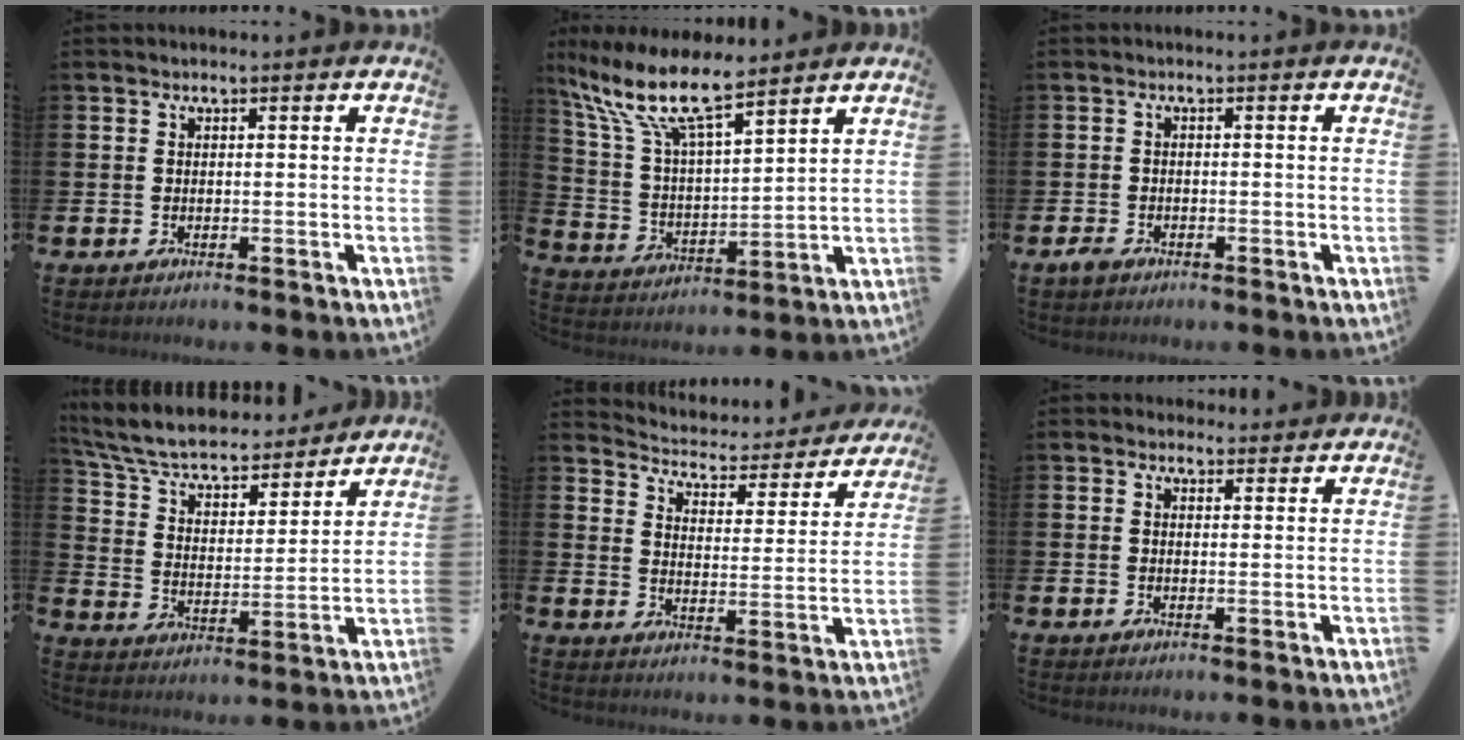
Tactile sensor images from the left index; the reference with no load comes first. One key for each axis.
{"total": 11.1, "fx": 9.1, "fy": 2.4, "fz": 5.9, "tx": -0.153, "ty": -0.043, "tz": 0.160}
{"total": 1.4, "fx": -0.8, "fy": 0.9, "fz": 0.7, "tx": -0.016, "ty": 0.002, "tz": -0.018}
{"total": 7.4, "fx": 6.7, "fy": 2.2, "fz": 2.3, "tx": -0.082, "ty": -0.048, "tz": 0.113}
{"total": 5.0, "fx": 4.3, "fy": 2.1, "fz": 1.5, "tx": -0.052, "ty": -0.034, "tz": 0.065}
{"total": 2.1, "fx": 1.9, "fy": 0.8, "fz": -0.1, "tx": 0.005, "ty": -0.005, "tz": 0.033}